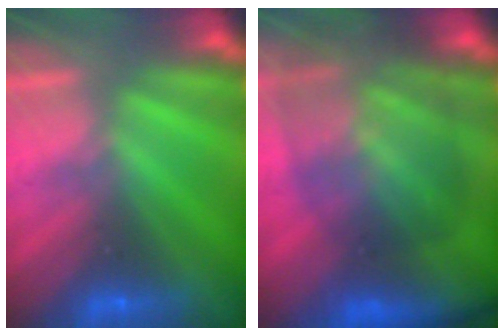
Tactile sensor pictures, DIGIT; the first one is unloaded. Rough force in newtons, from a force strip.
{"total": 8.7}